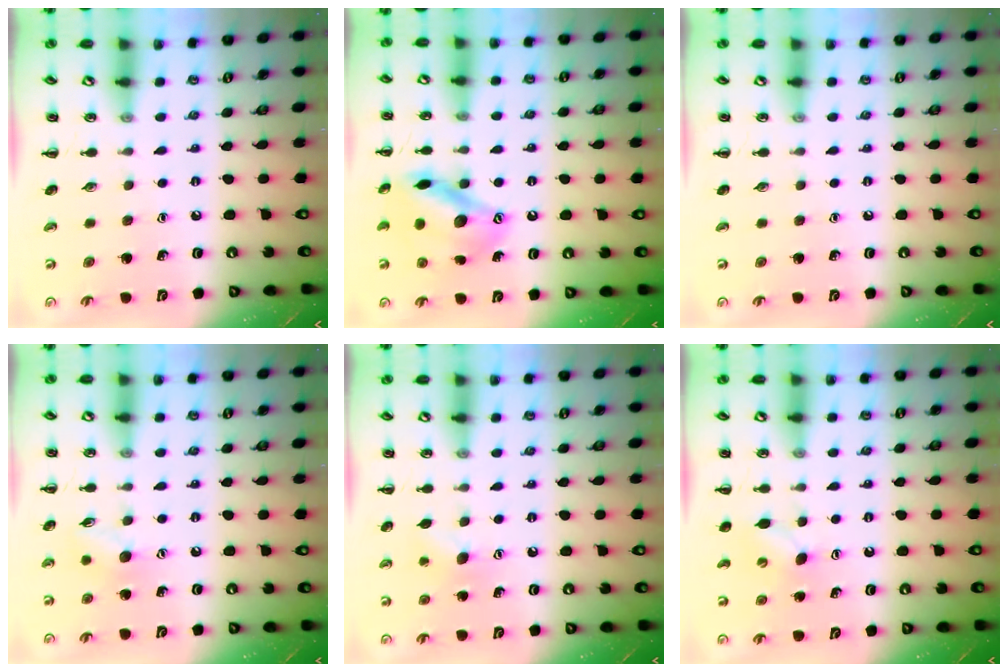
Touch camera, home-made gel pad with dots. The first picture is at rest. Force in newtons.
{"total": 14.3, "press": 14.3, "slide": 1.0}
{"total": 0.0}
{"total": 6.5, "press": 6.5, "slide": 0.7}
{"total": 6.5, "press": 6.3, "slide": 1.6}
{"total": 3.8, "press": 3.7, "slide": 0.8}